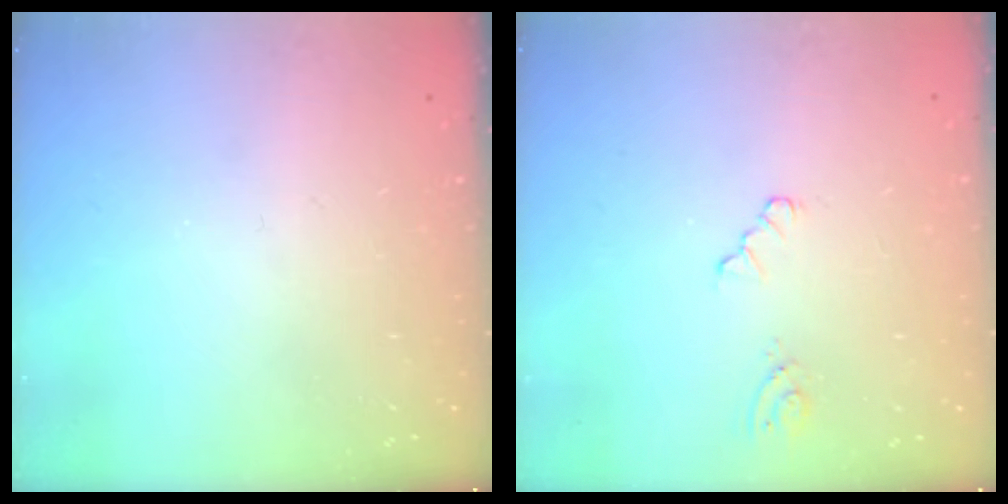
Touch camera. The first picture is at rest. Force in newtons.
{"total": 3.3, "press": 3.2, "slide": 0.5}